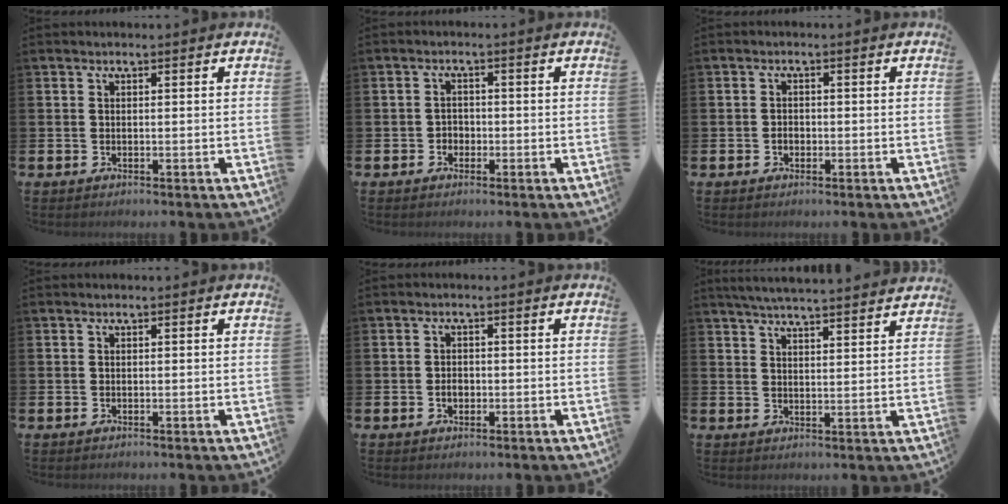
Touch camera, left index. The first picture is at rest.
{"total": 1.7, "force": [-0.8, 1.4, 0.3], "torque": [-0.007, 0.004, -0.020]}
{"total": 1.2, "force": [-0.5, 1.0, 0.6], "torque": [-0.011, 0.004, -0.011]}
{"total": 0.0}
{"total": 1.7, "force": [-0.4, 1.3, 1.1], "torque": [-0.012, 0.002, -0.012]}
{"total": 5.0, "force": [4.9, -0.3, 0.8], "torque": [-0.027, -0.029, 0.087]}